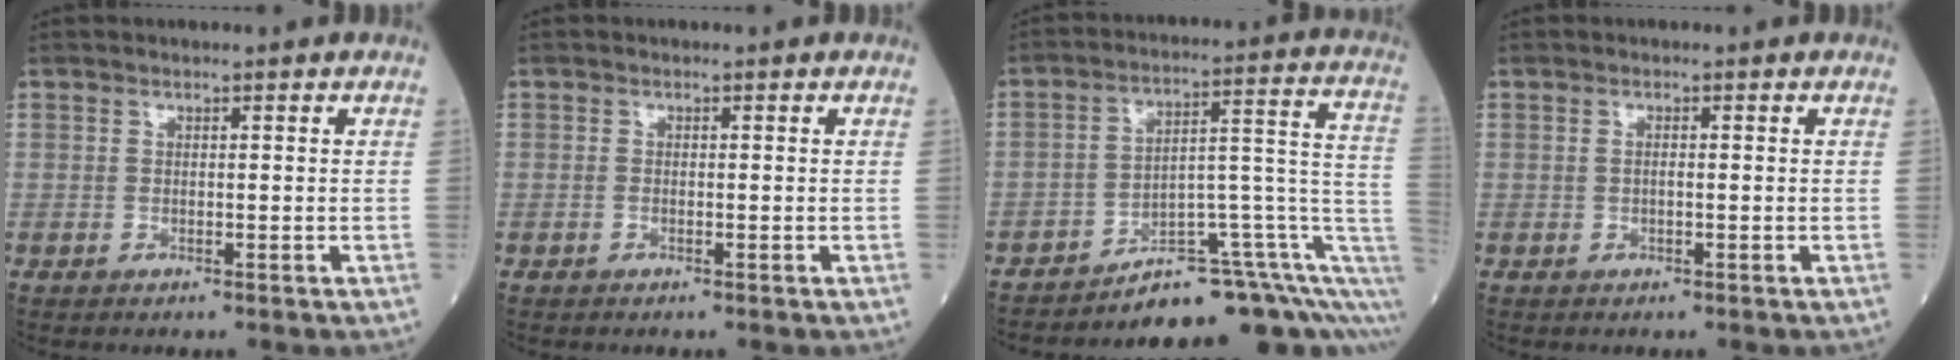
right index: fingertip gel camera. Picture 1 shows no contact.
{"total": 0.0}
{"total": 13.9, "force": [-10.3, 3.8, 8.6], "torque": [-0.063, 0.083, -0.137]}
{"total": 0.8, "force": [0.0, 0.1, 0.8], "torque": [-0.017, 0.000, -0.001]}